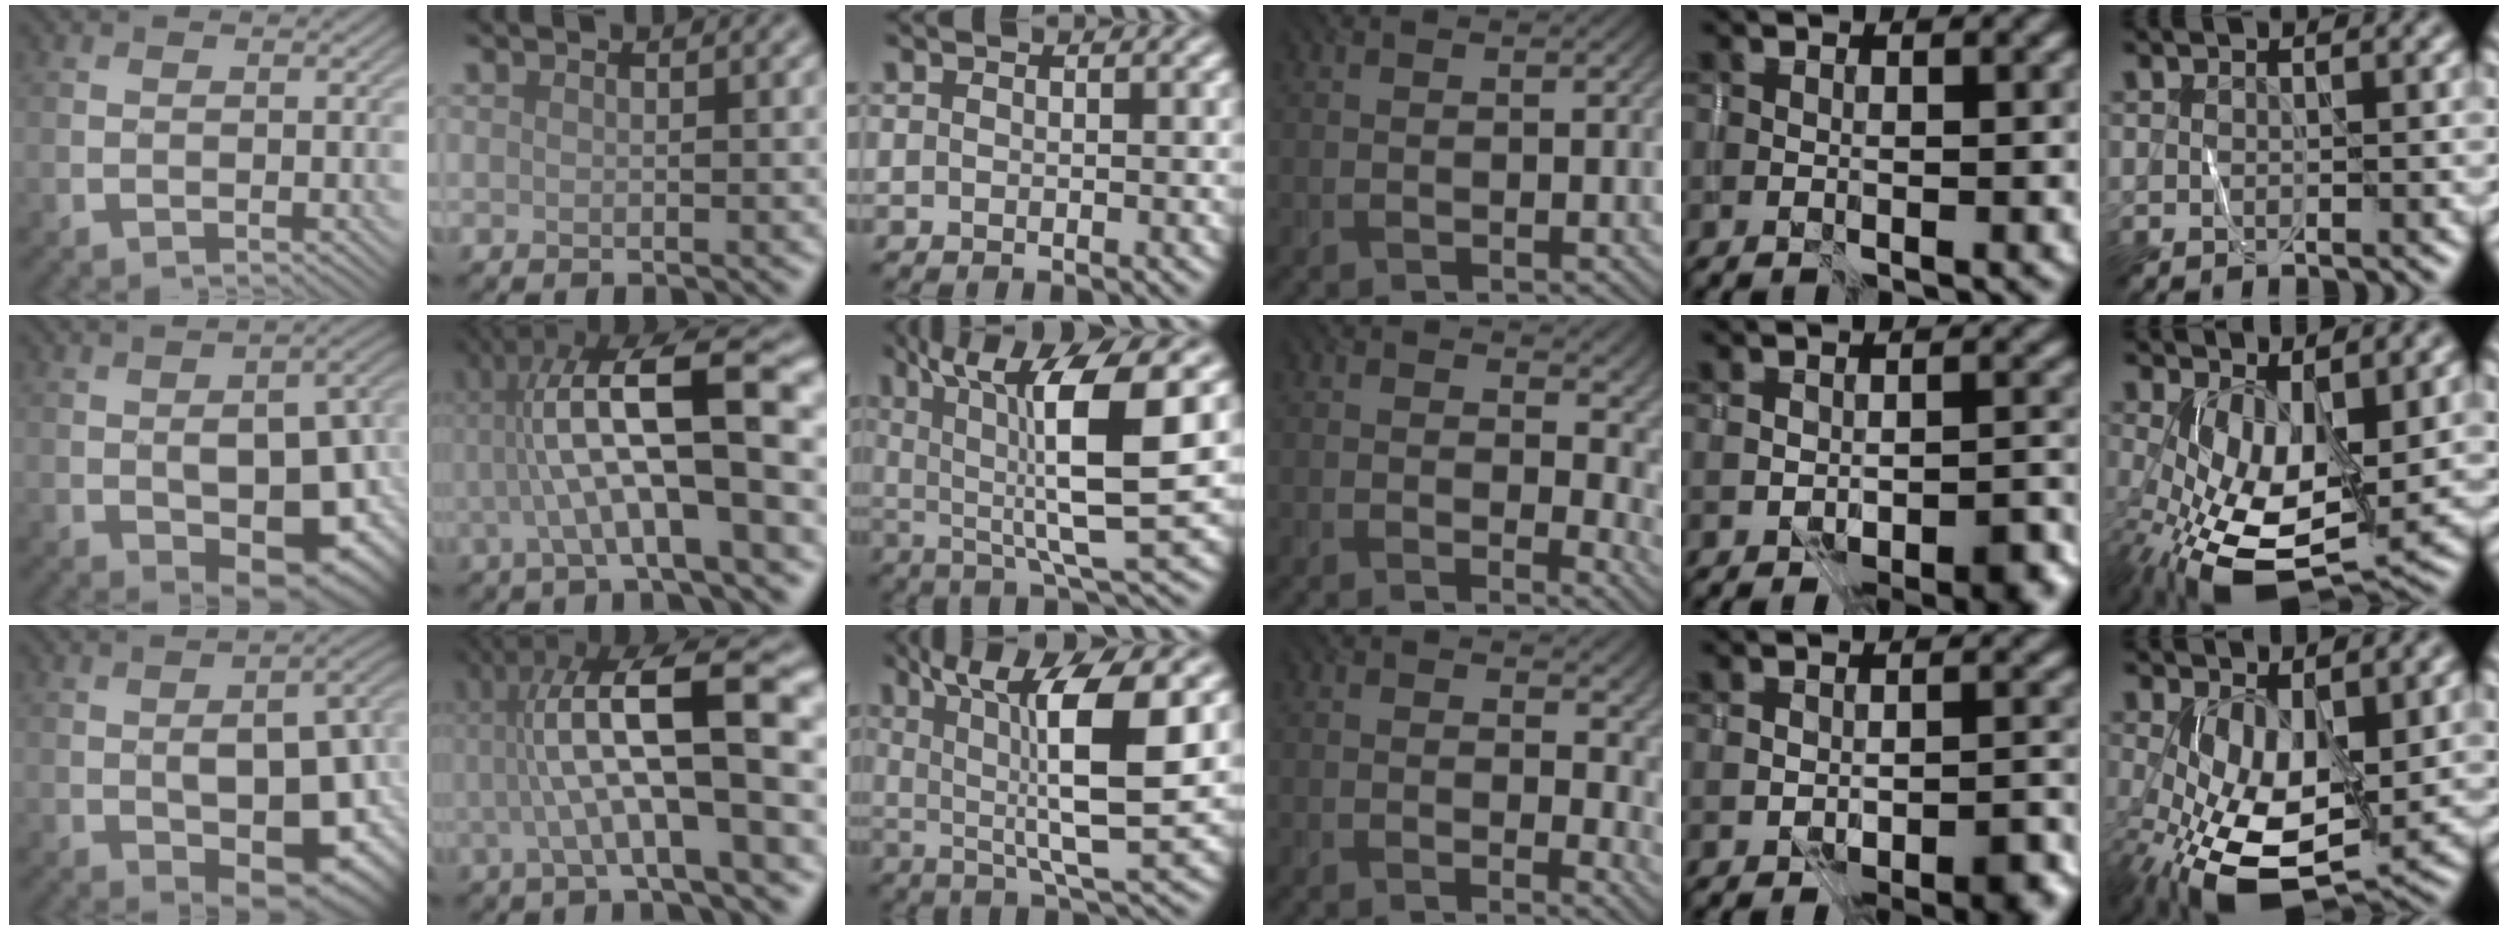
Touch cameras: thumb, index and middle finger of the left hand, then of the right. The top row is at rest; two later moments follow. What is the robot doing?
{"motion": "wrap", "object": "ribbon"}